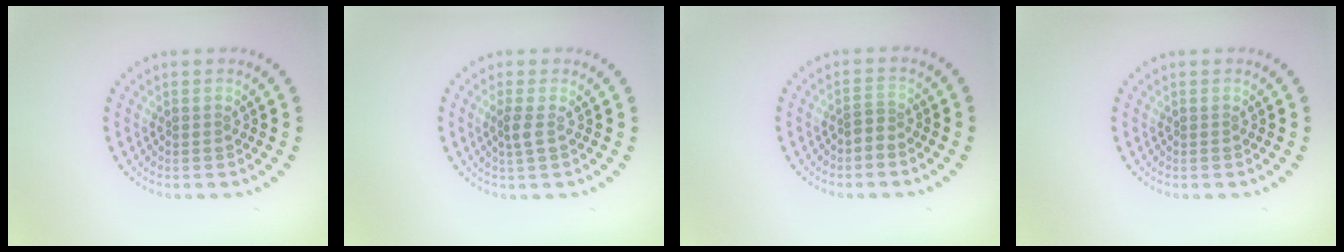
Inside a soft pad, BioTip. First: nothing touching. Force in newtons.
{"total": 1.3, "press": 1.1, "slide": 0.7}
{"total": 1.1, "press": 0.6, "slide": 0.9}
{"total": 0.0}